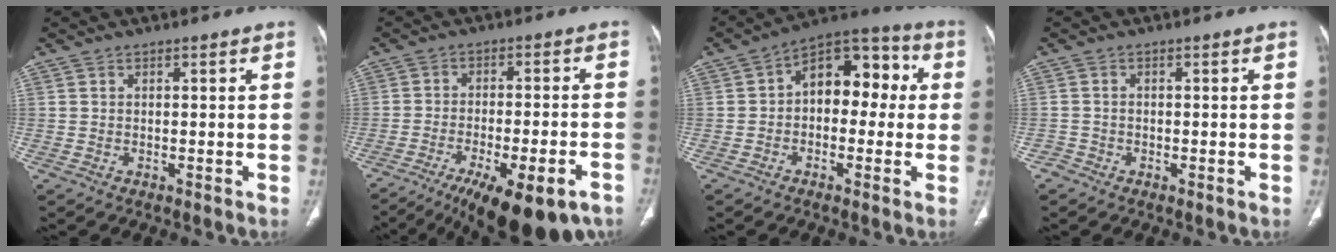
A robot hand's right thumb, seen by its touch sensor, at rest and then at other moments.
{"total": 18.5, "force": [-12.5, 5.1, 12.7], "torque": [-0.162, 0.033, -0.183]}
{"total": 12.6, "force": [0.9, 8.1, 9.6], "torque": [-0.088, 0.045, -0.005]}
{"total": 1.4, "force": [-1.0, 1.0, -0.2], "torque": [0.008, 0.005, -0.025]}